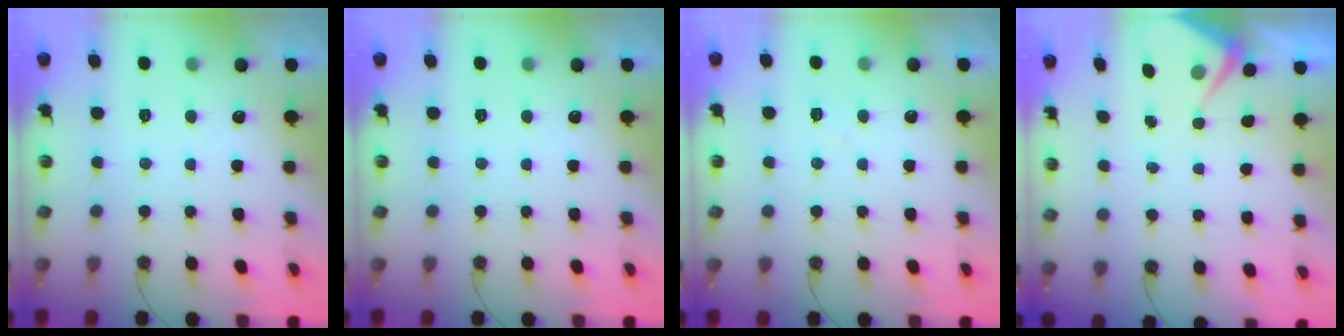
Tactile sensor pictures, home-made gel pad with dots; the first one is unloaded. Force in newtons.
{"total": 0.0}
{"total": 6.5, "press": 6.5, "slide": 0.9}
{"total": 4.2, "press": 4.2, "slide": 0.6}